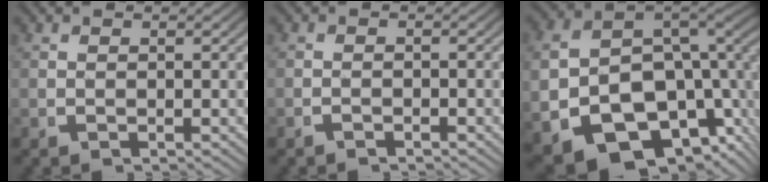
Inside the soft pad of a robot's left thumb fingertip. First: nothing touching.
{"total": 0.9, "force": [-0.9, 0.1, 0.1], "torque": [0.000, -0.002, -0.018]}
{"total": 19.2, "force": [-3.6, 14.2, 12.3], "torque": [-0.253, -0.053, -0.045]}